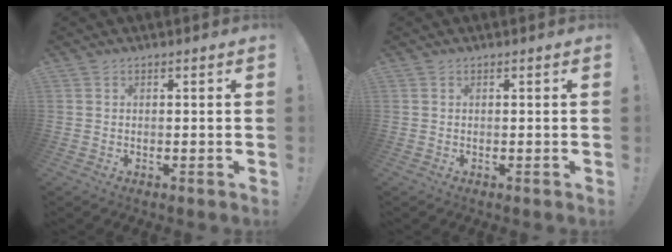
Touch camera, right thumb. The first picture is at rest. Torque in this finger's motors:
{"motor_torque": [-0.02, -0.02, -0.17, 0.14, 0.01]}